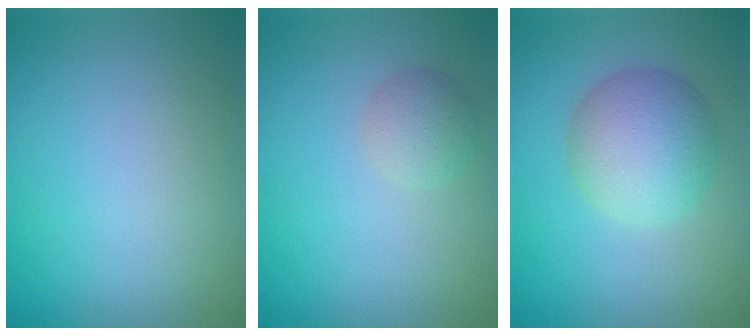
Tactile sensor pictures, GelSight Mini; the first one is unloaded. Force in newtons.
{"total": 2.0, "press": 2.0, "slide": 0.0}
{"total": 5.5, "press": 5.5, "slide": 0.3}